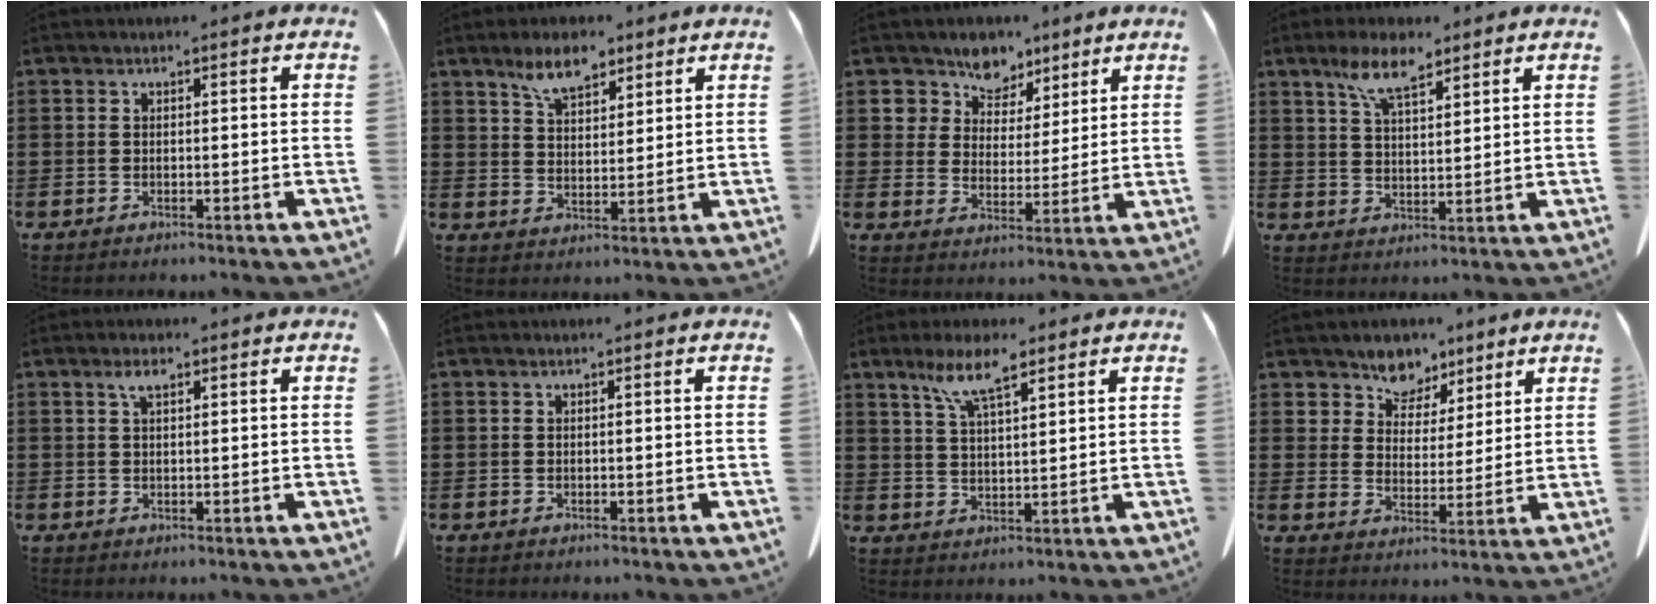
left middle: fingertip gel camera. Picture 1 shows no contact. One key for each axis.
{"total": 6.4, "fx": 4.8, "fy": 2.6, "fz": 3.3, "tx": -0.070, "ty": -0.005, "tz": 0.086}
{"total": 6.7, "fx": 5.3, "fy": 4.0, "fz": 0.2, "tx": -0.046, "ty": -0.026, "tz": 0.099}
{"total": 7.2, "fx": 4.9, "fy": 2.4, "fz": 4.7, "tx": -0.105, "ty": 0.001, "tz": 0.090}
{"total": 2.3, "fx": 1.2, "fy": 0.7, "fz": 1.8, "tx": -0.041, "ty": 0.003, "tz": 0.020}
{"total": 0.0}
{"total": 7.2, "fx": 4.7, "fy": 1.6, "fz": 5.3, "tx": -0.114, "ty": -0.001, "tz": 0.082}
{"total": 6.2, "fx": 5.1, "fy": 3.6, "fz": -0.1, "tx": -0.037, "ty": -0.027, "tz": 0.093}